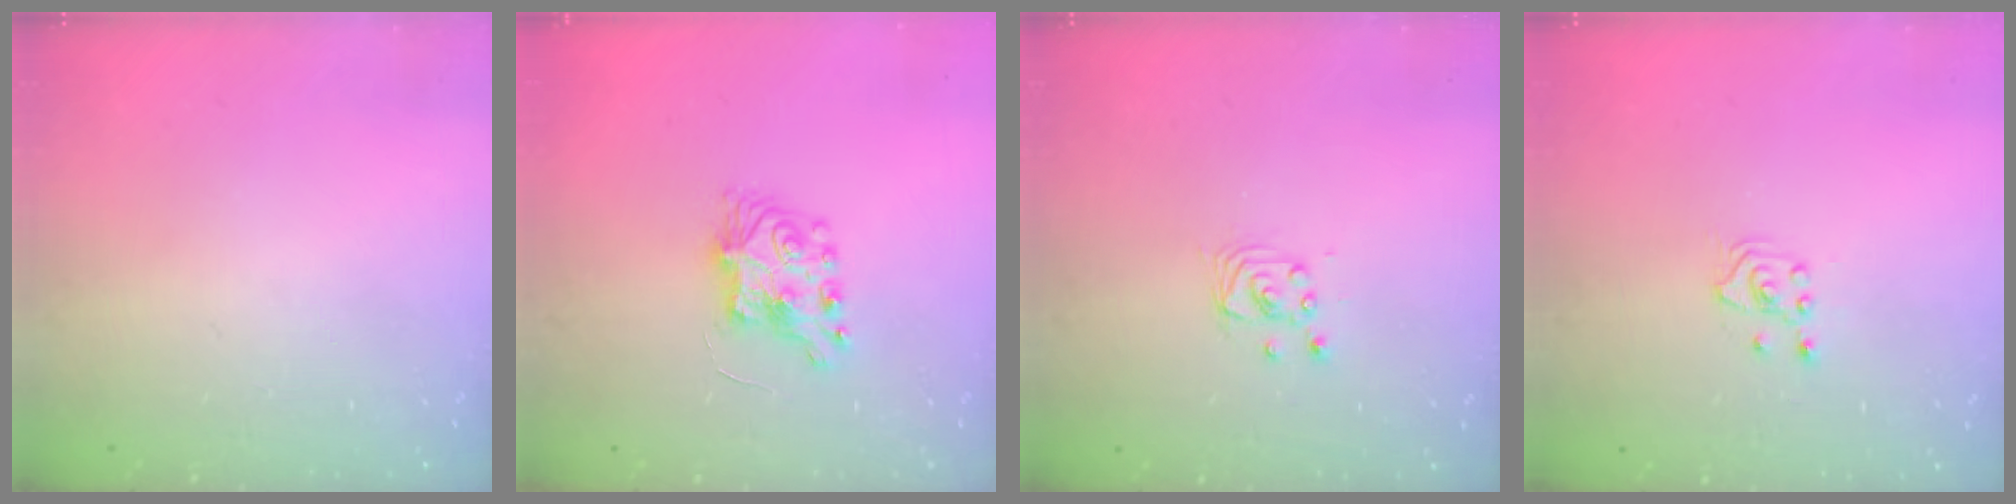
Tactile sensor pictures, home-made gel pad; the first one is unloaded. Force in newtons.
{"total": 7.5, "press": 7.5, "slide": 0.2}
{"total": 2.9, "press": 2.9, "slide": 0.2}
{"total": 2.5, "press": 2.4, "slide": 0.9}